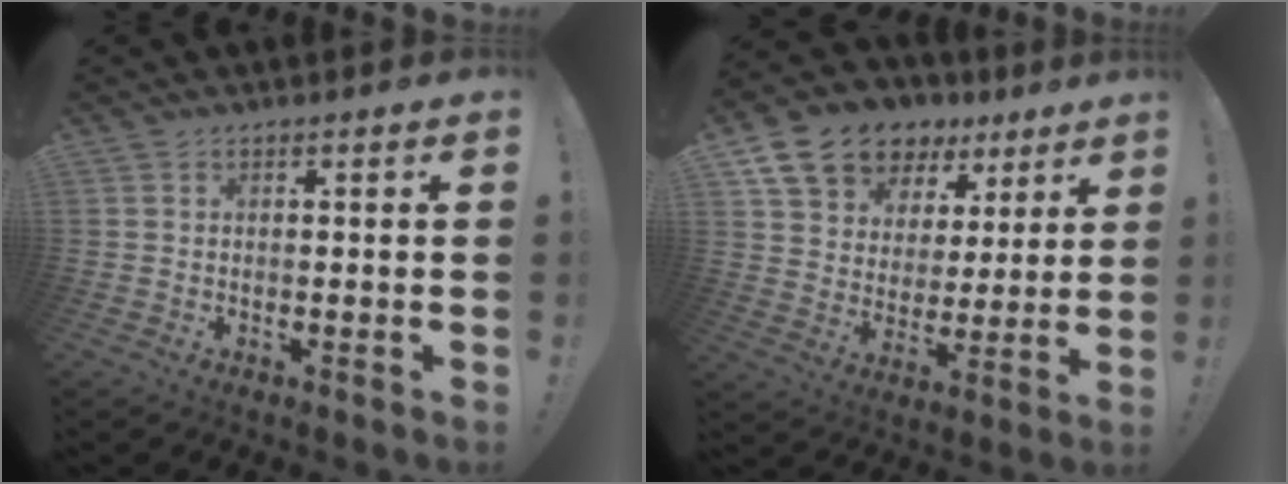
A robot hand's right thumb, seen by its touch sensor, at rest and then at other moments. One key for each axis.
{"total": 14.1, "fx": 9.1, "fy": 9.4, "fz": 5.4, "tx": -0.096, "ty": -0.054, "tz": 0.173}